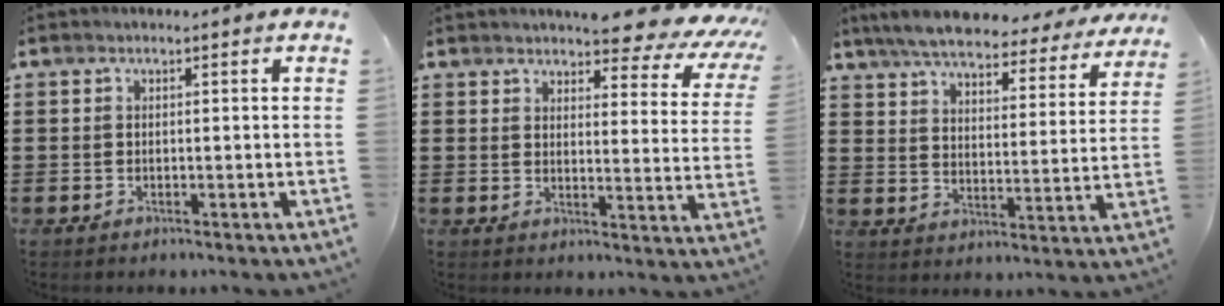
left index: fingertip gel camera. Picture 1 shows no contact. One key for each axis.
{"total": 6.1, "fx": 5.6, "fy": 1.0, "fz": 2.2, "tx": -0.044, "ty": -0.038, "tz": 0.094}
{"total": 6.8, "fx": 6.3, "fy": 0.8, "fz": 2.2, "tx": -0.074, "ty": -0.036, "tz": 0.110}